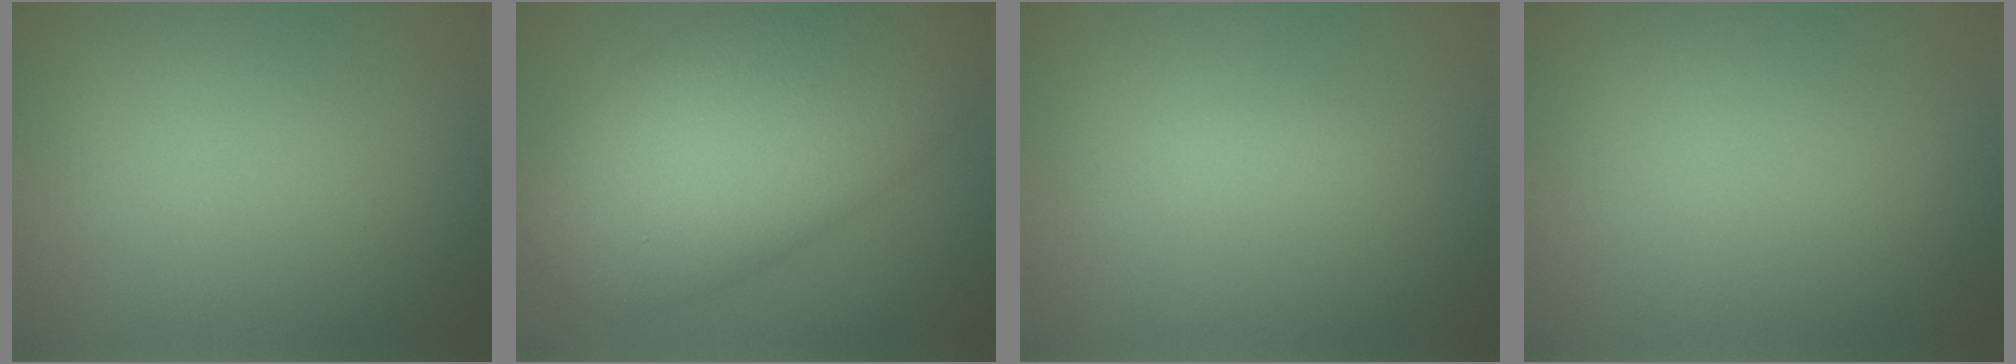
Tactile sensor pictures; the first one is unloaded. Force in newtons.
{"total": 15.7, "press": 15.6, "slide": 0.7}
{"total": 0.6, "press": 0.6, "slide": 0.0}
{"total": 0.0}